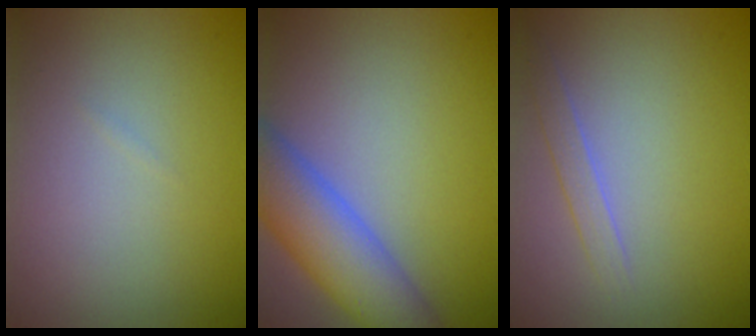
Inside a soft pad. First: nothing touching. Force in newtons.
{"total": 7.0, "press": 7.0, "slide": 0.2}
{"total": 1.3, "press": 1.3, "slide": 0.1}